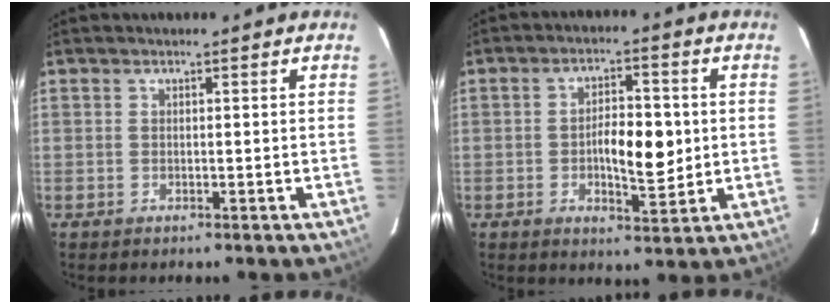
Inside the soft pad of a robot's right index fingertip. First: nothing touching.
{"total": 7.7, "force": [-0.3, 2.9, 7.1], "torque": [-0.117, 0.004, -0.004]}